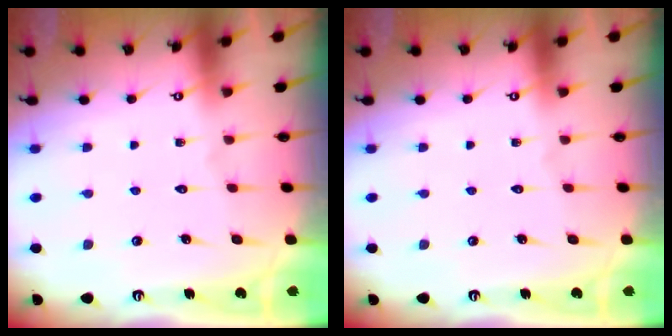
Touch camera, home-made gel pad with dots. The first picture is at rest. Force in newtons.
{"total": 0.0}